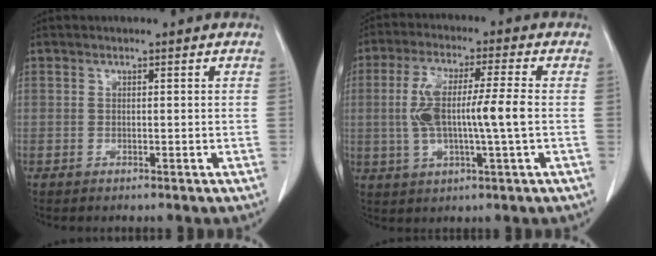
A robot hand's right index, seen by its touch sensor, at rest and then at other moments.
{"total": 11.1, "force": [-0.5, 1.4, 11.0], "torque": [-0.220, 0.010, -0.008]}